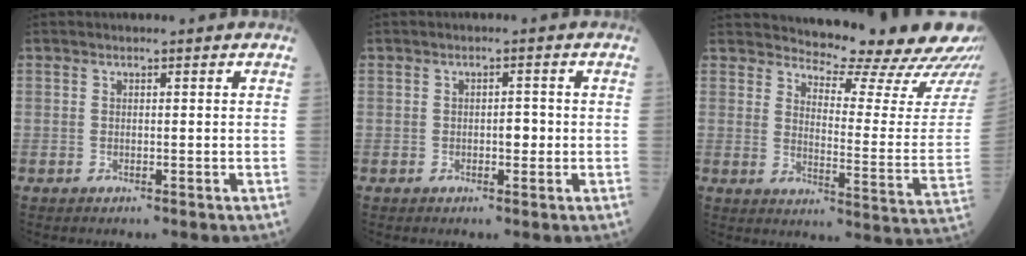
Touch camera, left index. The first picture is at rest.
{"total": 1.8, "force": [-0.6, 0.8, 1.5], "torque": [-0.017, 0.000, -0.011]}
{"total": 17.6, "force": [16.6, 0.8, 5.7], "torque": [-0.075, -0.108, 0.190]}